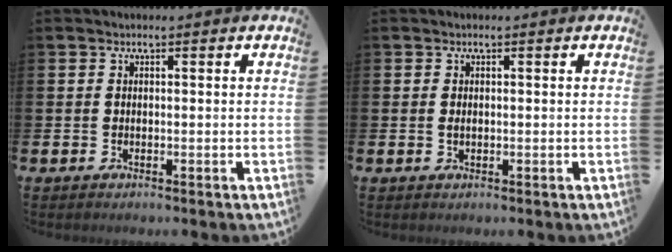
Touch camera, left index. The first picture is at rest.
{"total": 0.6, "force": [0.0, 0.3, 0.5], "torque": [-0.013, 0.004, 0.000]}